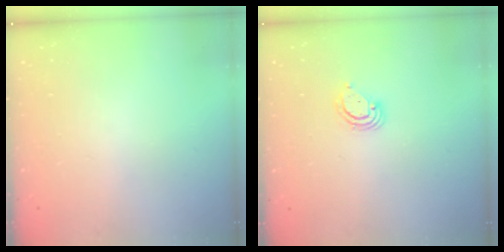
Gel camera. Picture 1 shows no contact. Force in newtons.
{"total": 3.2, "press": 3.2, "slide": 0.2}